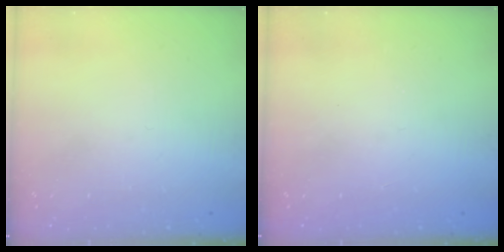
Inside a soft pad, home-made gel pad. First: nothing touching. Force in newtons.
{"total": 0.9, "press": 0.9, "slide": 0.1}